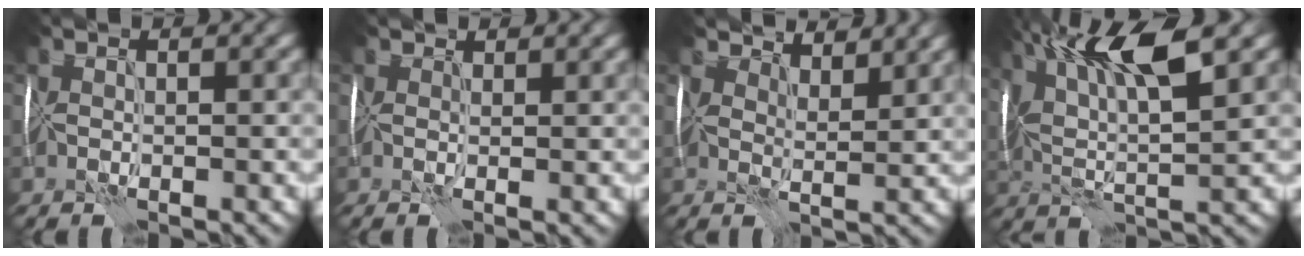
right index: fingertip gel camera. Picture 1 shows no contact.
{"total": 1.8, "force": [1.2, 1.0, 1.0], "torque": [-0.017, 0.008, 0.006]}
{"total": 4.9, "force": [4.6, 1.3, 1.1], "torque": [-0.038, 0.006, 0.061]}
{"total": 9.6, "force": [4.5, 2.7, 8.0], "torque": [-0.165, 0.022, 0.078]}